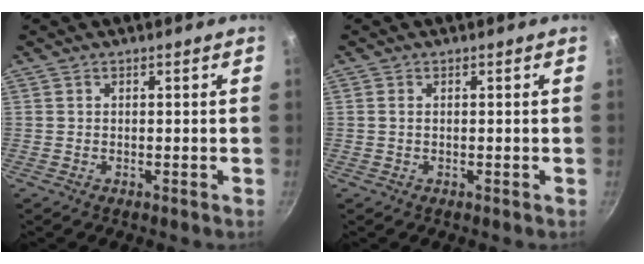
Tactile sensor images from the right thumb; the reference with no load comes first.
{"total": 0.7, "force": [0.1, 0.3, 0.6], "torque": [-0.011, 0.000, 0.001]}